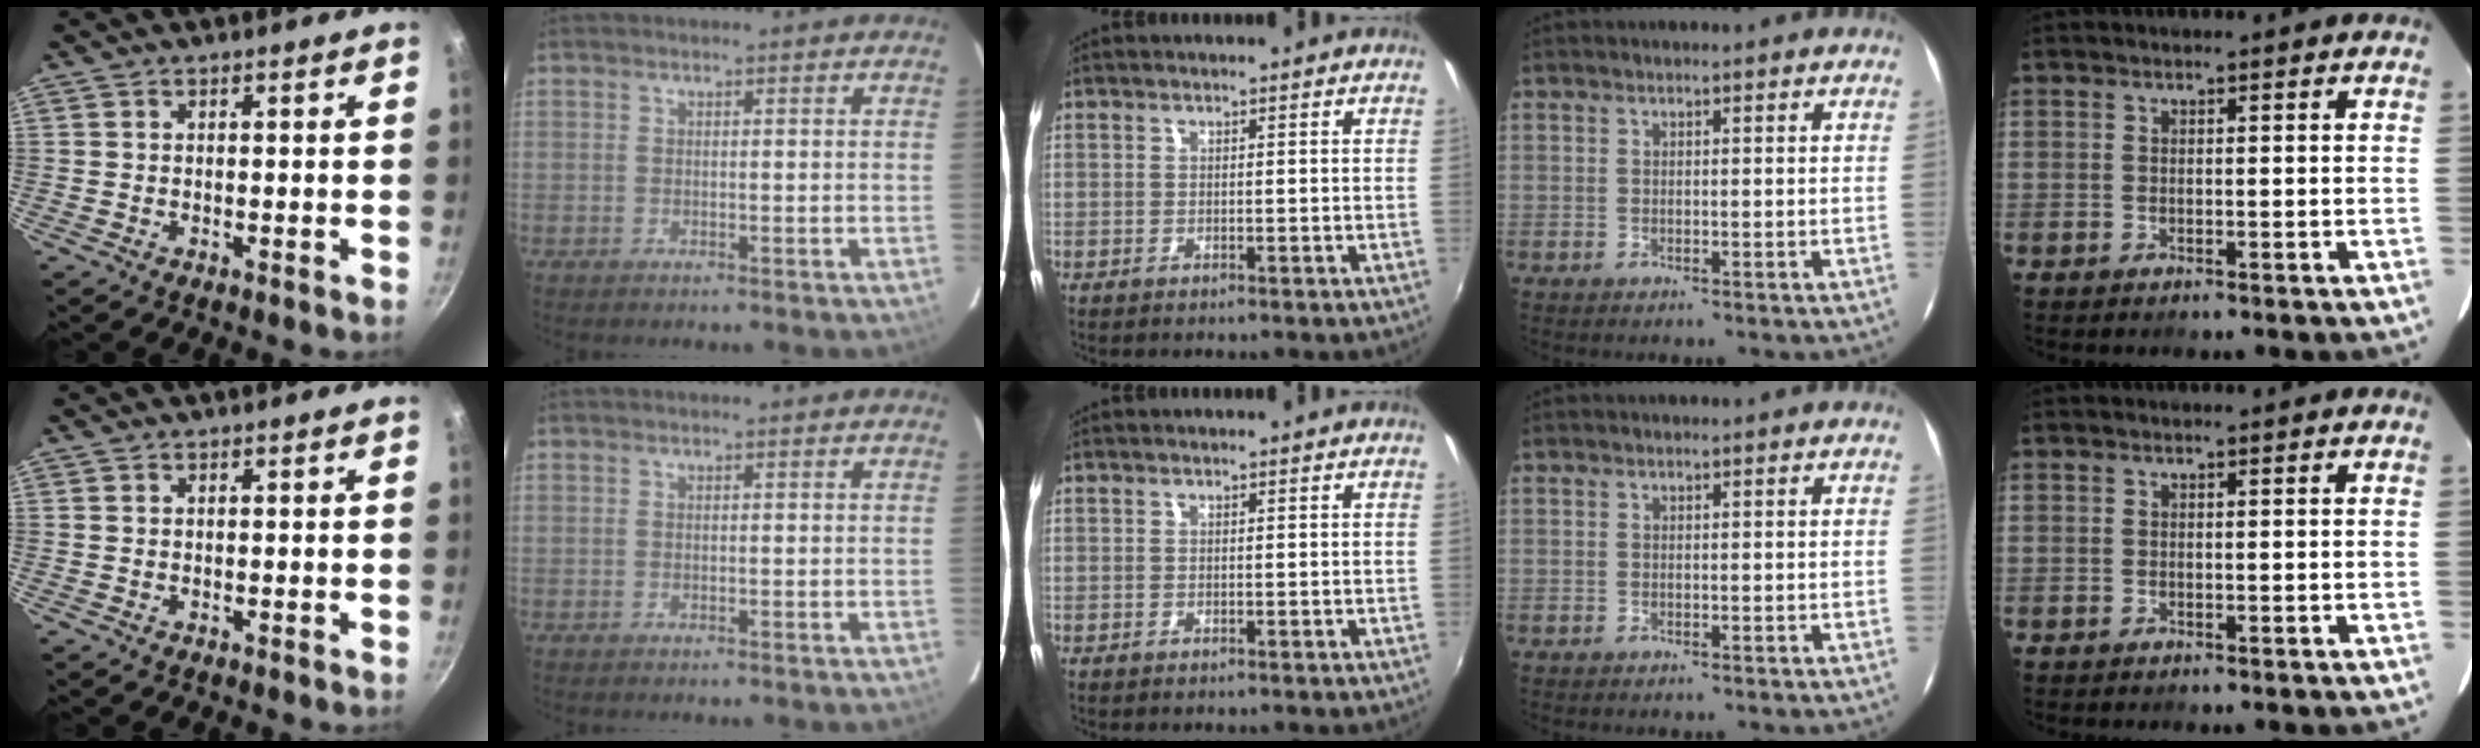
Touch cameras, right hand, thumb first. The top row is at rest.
{}